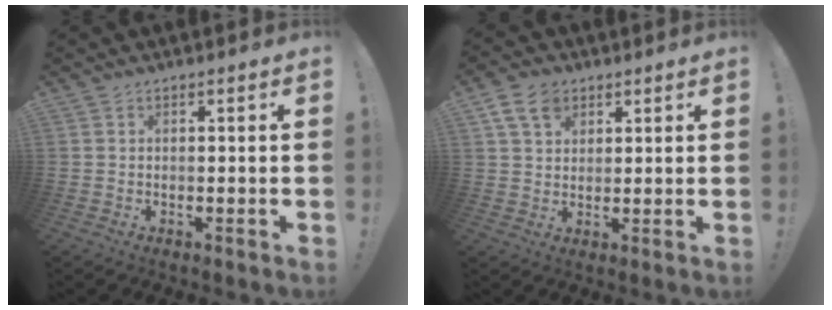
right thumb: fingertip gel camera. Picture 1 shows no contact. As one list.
[{"total": 8.1, "force": [4.1, 5.7, 4.0], "torque": [-0.075, -0.007, 0.083]}]